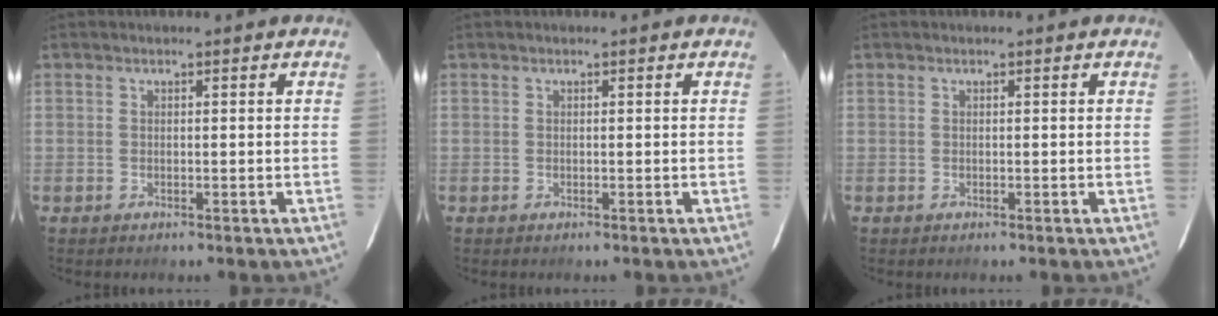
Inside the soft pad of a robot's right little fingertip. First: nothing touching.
{"total": 0.0}
{"total": 0.0}